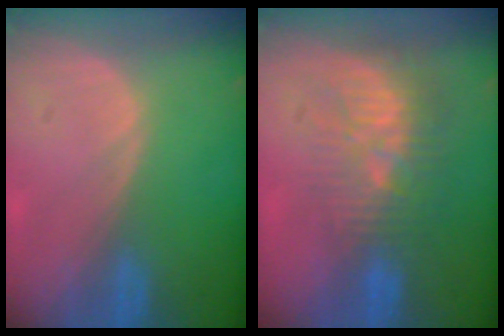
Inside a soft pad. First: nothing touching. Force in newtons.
{"total": 10.2, "press": 8.9, "slide": 4.9}